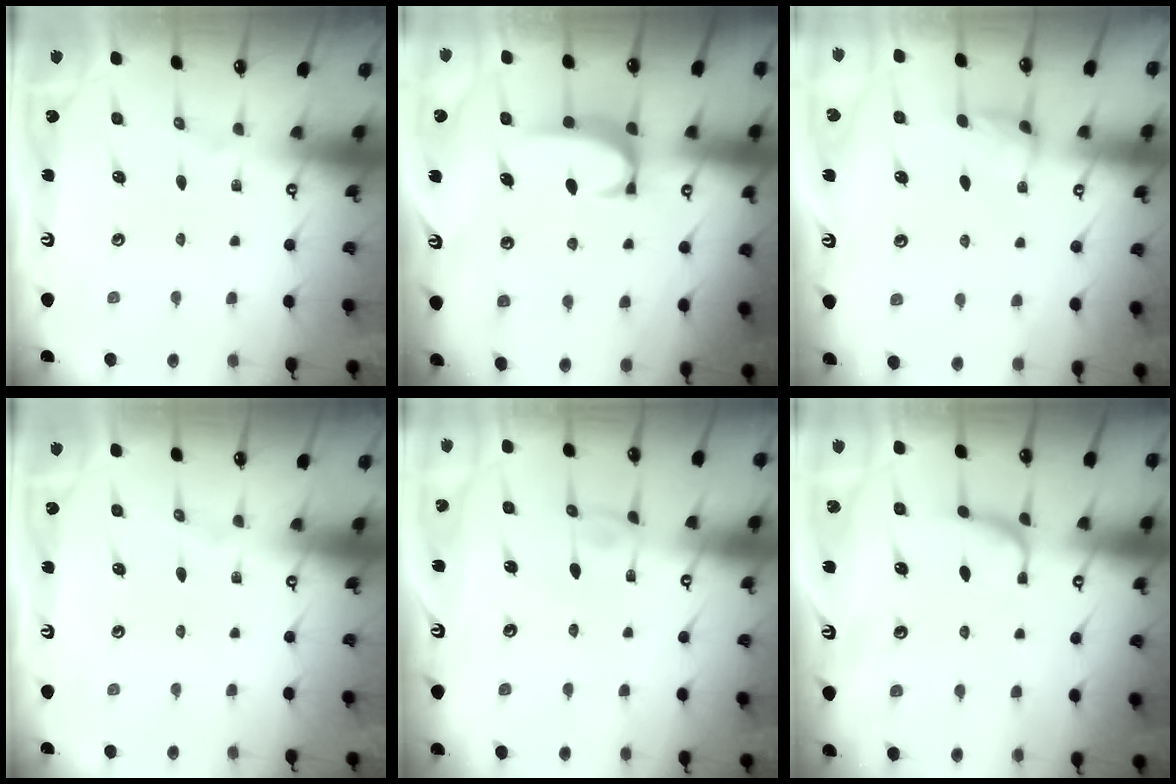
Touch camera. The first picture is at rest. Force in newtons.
{"total": 2.0, "press": 1.9, "slide": 0.5}
{"total": 2.2, "press": 2.1, "slide": 0.6}
{"total": 0.0}
{"total": 3.1, "press": 3.1, "slide": 0.1}
{"total": 1.5, "press": 1.3, "slide": 0.6}